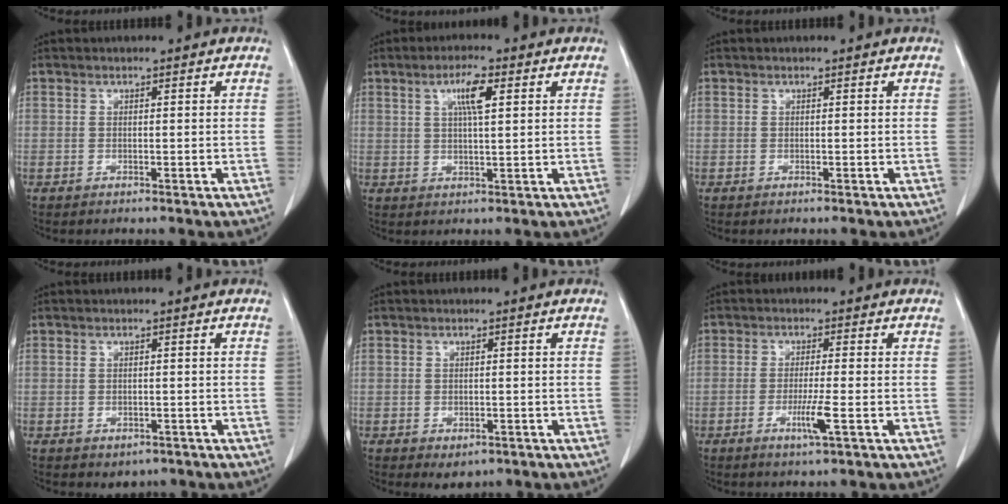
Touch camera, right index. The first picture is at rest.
{"total": 5.0, "force": [2.0, 0.7, 4.6], "torque": [-0.085, 0.002, 0.035]}
{"total": 0.0}
{"total": 2.1, "force": [-1.2, 1.5, 0.9], "torque": [-0.009, 0.001, -0.006]}
{"total": 2.4, "force": [-1.3, 1.5, 1.3], "torque": [-0.013, -0.001, -0.005]}
{"total": 4.0, "force": [-1.5, -0.4, 3.7], "torque": [-0.072, -0.010, -0.029]}